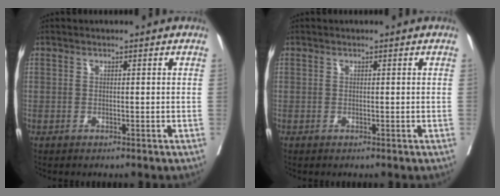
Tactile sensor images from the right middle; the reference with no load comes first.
{"total": 0.0}